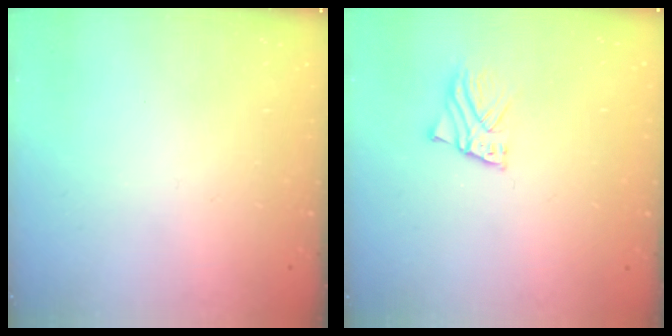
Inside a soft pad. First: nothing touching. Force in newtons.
{"total": 1.8, "press": 1.8, "slide": 0.1}